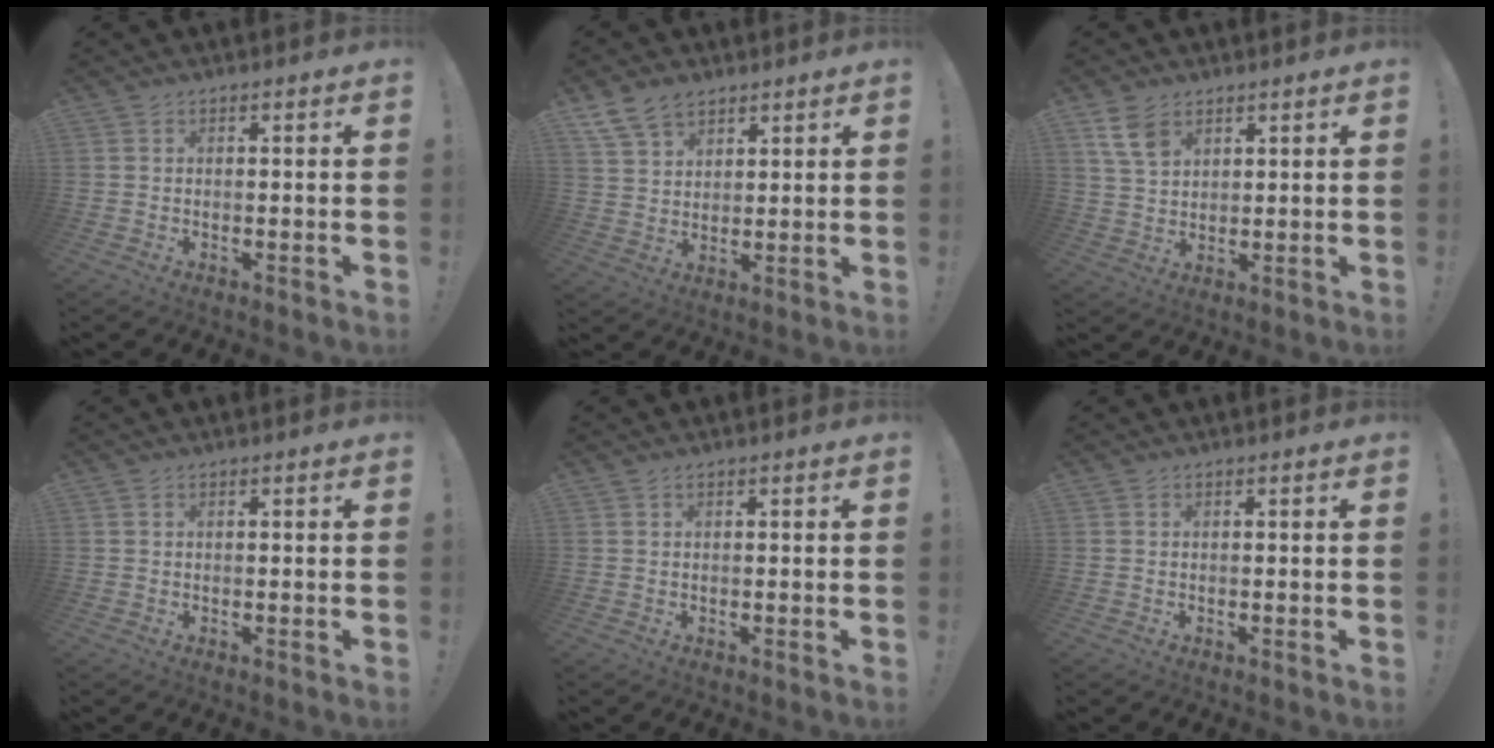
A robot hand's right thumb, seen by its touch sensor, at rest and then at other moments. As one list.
[{"total": 8.7, "force": [6.2, 5.4, 2.9], "torque": [-0.060, -0.029, 0.125]}, {"total": 7.7, "force": [4.4, 4.8, 4.1], "torque": [-0.071, -0.011, 0.087]}, {"total": 0.0}, {"total": 0.6, "force": [0.5, -0.1, 0.3], "torque": [0.002, -0.002, 0.007]}, {"total": 0.0}]